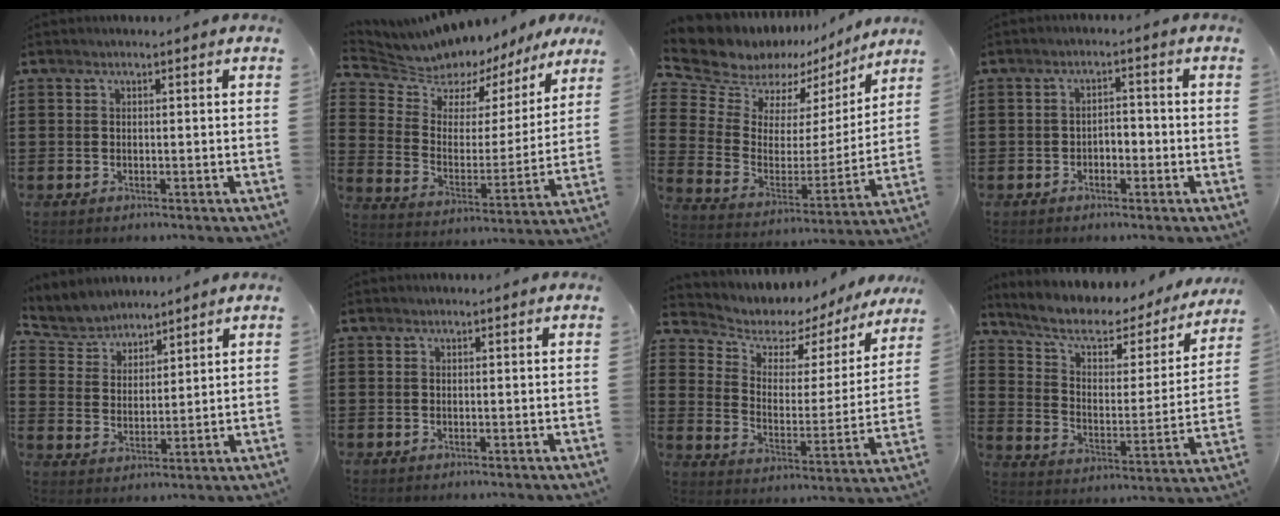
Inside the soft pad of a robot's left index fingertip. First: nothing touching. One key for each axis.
{"total": 6.7, "fx": 6.5, "fy": 1.8, "fz": 0.0, "tx": -0.047, "ty": -0.059, "tz": 0.113}
{"total": 8.8, "fx": 7.6, "fy": 4.2, "fz": 1.0, "tx": -0.064, "ty": -0.061, "tz": 0.135}
{"total": 1.8, "fx": -1.3, "fy": 1.0, "fz": 0.8, "tx": -0.022, "ty": 0.003, "tz": -0.030}
{"total": 4.5, "fx": 4.2, "fy": 1.5, "fz": -0.3, "tx": -0.021, "ty": -0.016, "tz": 0.076}
{"total": 0.0}
{"total": 4.9, "fx": 4.0, "fy": 2.5, "fz": 1.3, "tx": -0.045, "ty": -0.035, "tz": 0.062}
{"total": 7.3, "fx": 4.9, "fy": 3.3, "fz": 4.4, "tx": -0.098, "ty": -0.028, "tz": 0.078}